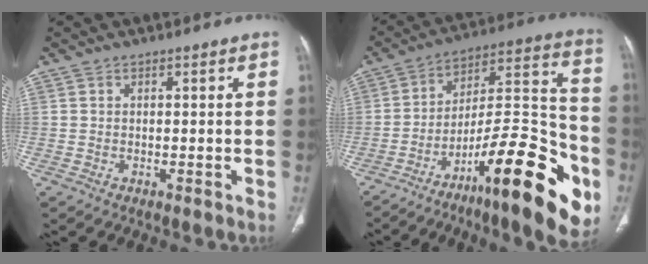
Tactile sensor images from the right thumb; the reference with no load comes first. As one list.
[{"total": 27.4, "force": [-11.8, 7.6, 23.5], "torque": [-0.301, 0.083, -0.172]}]